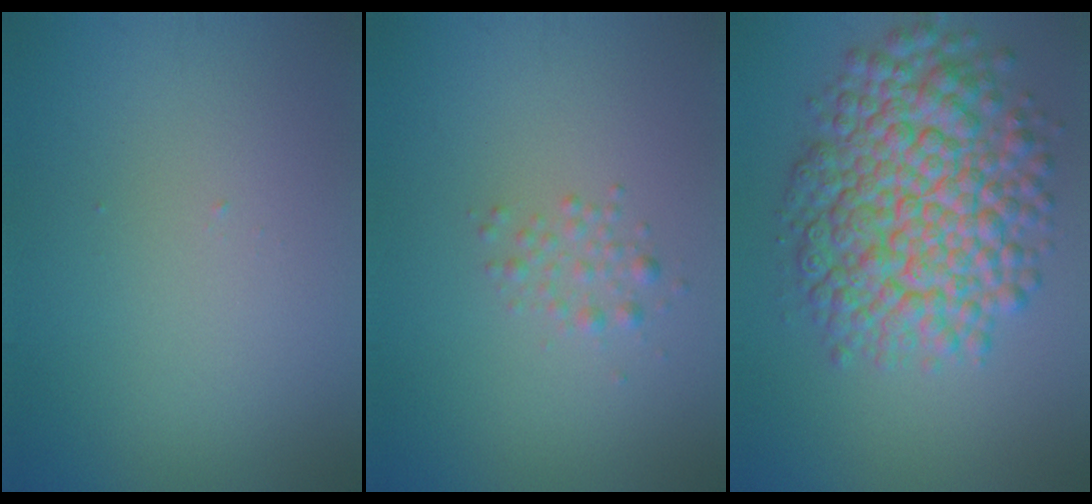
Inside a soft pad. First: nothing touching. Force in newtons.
{"total": 1.4, "press": 1.4, "slide": 0.1}
{"total": 10.5, "press": 10.5, "slide": 0.3}